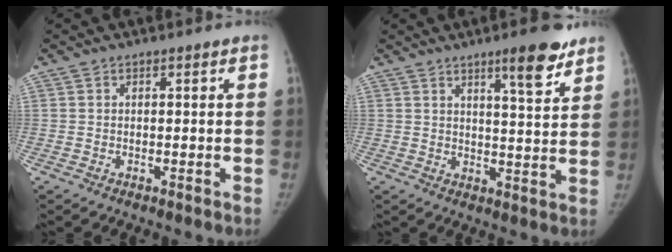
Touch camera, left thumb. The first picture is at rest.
{"total": 8.8, "force": [5.9, 1.6, 6.3], "torque": [-0.076, -0.037, 0.083]}